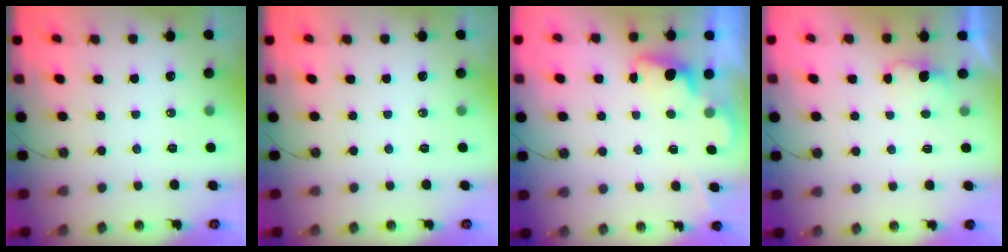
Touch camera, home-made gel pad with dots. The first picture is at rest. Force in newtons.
{"total": 0.0}
{"total": 2.0, "press": 1.8, "slide": 0.9}
{"total": 1.6, "press": 1.4, "slide": 0.8}